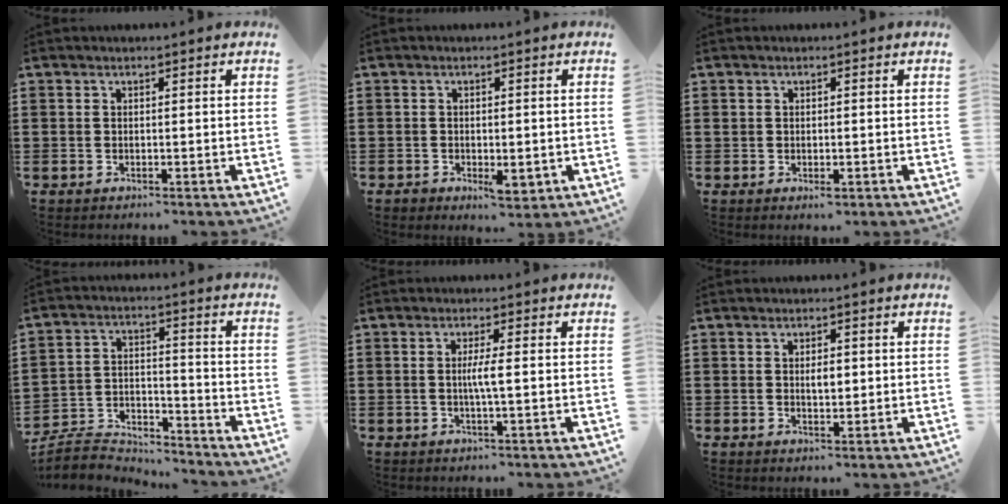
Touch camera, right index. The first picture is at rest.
{"total": 1.7, "force": [-0.5, 1.0, 1.3], "torque": [-0.024, 0.000, -0.008]}
{"total": 1.2, "force": [-0.1, 0.9, 0.8], "torque": [-0.018, 0.003, -0.003]}
{"total": 5.5, "force": [-5.3, 1.0, 0.5], "torque": [-0.022, 0.005, -0.111]}
{"total": 3.0, "force": [-0.1, -0.1, 3.0], "torque": [-0.055, -0.006, -0.006]}
{"total": 2.4, "force": [0.2, 1.0, 2.2], "torque": [-0.035, 0.001, 0.000]}